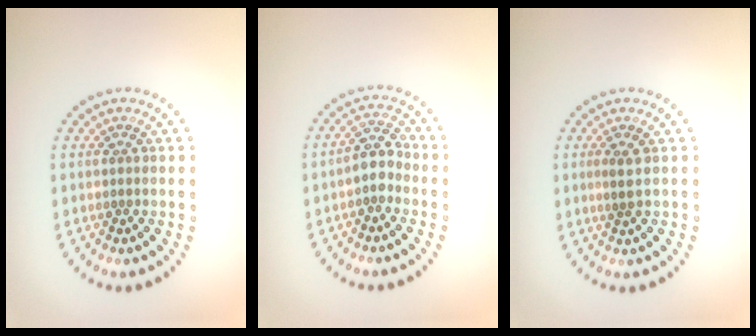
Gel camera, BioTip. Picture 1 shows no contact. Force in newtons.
{"total": 2.4, "press": 2.0, "slide": 1.3}
{"total": 1.2, "press": 1.0, "slide": 0.6}